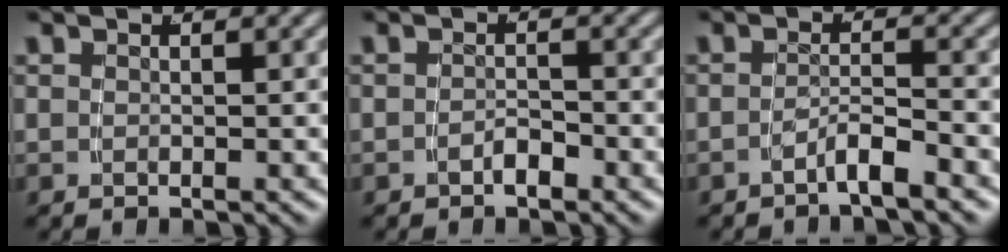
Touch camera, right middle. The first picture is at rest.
{"total": 1.4, "force": [-1.2, 0.3, 0.6], "torque": [-0.002, 0.004, -0.025]}
{"total": 2.5, "force": [-2.2, -0.5, 1.1], "torque": [-0.013, -0.002, -0.040]}